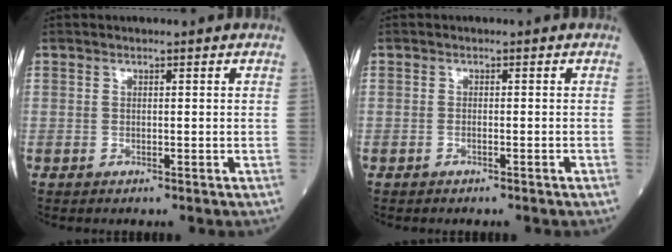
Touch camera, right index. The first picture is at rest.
{"total": 0.5, "force": [-0.4, 0.0, 0.3], "torque": [-0.013, 0.000, -0.007]}